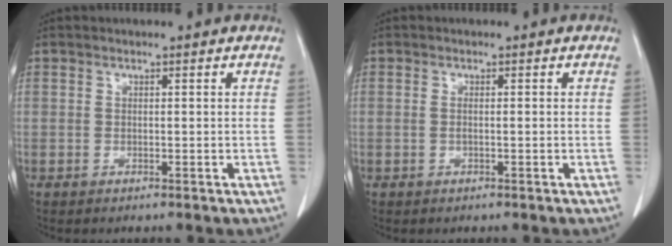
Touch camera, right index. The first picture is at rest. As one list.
[{"total": 0.9, "force": [-0.1, 0.2, 0.9], "torque": [-0.019, 0.000, 0.001]}]